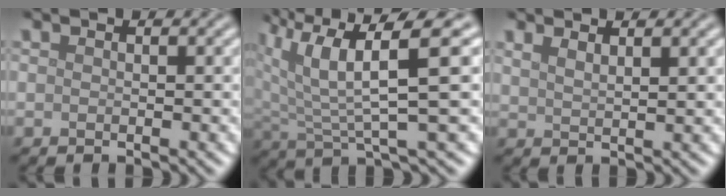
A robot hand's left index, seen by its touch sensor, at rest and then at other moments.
{"total": 7.8, "force": [3.3, 2.0, 6.8], "torque": [-0.133, 0.007, 0.060]}
{"total": 1.9, "force": [1.4, 0.5, 1.1], "torque": [-0.016, 0.001, 0.025]}